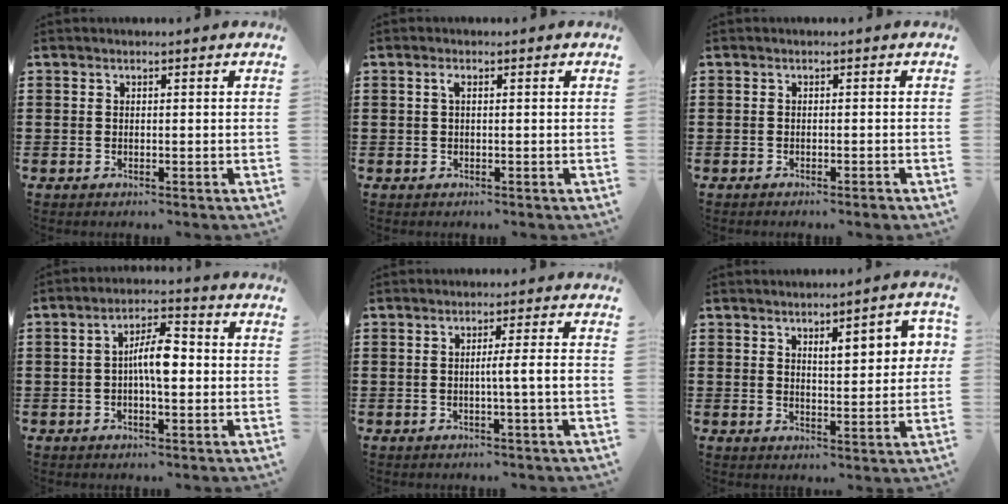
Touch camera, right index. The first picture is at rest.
{"total": 1.2, "force": [0.2, 0.2, 1.2], "torque": [-0.024, 0.002, 0.003]}
{"total": 0.9, "force": [-0.8, 0.0, 0.5], "torque": [-0.011, -0.003, -0.015]}
{"total": 6.3, "force": [-0.4, 2.0, 6.0], "torque": [-0.114, 0.007, -0.012]}
{"total": 3.6, "force": [-0.6, -0.6, 3.5], "torque": [-0.062, -0.008, -0.014]}
{"total": 5.7, "force": [2.2, 1.8, 4.9], "torque": [-0.075, -0.003, 0.030]}